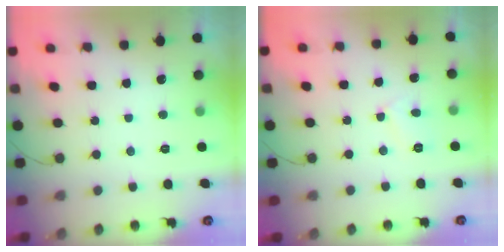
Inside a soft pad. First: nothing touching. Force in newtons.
{"total": 4.1, "press": 4.0, "slide": 0.5}